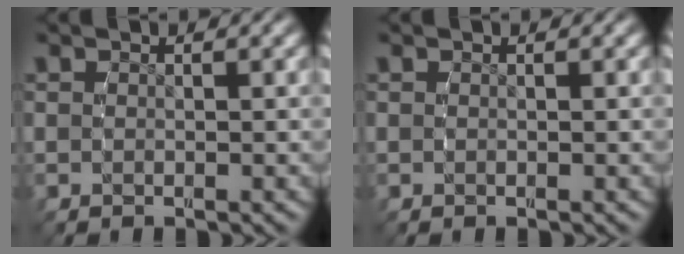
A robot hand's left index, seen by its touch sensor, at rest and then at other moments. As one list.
[{"total": 0.0}]